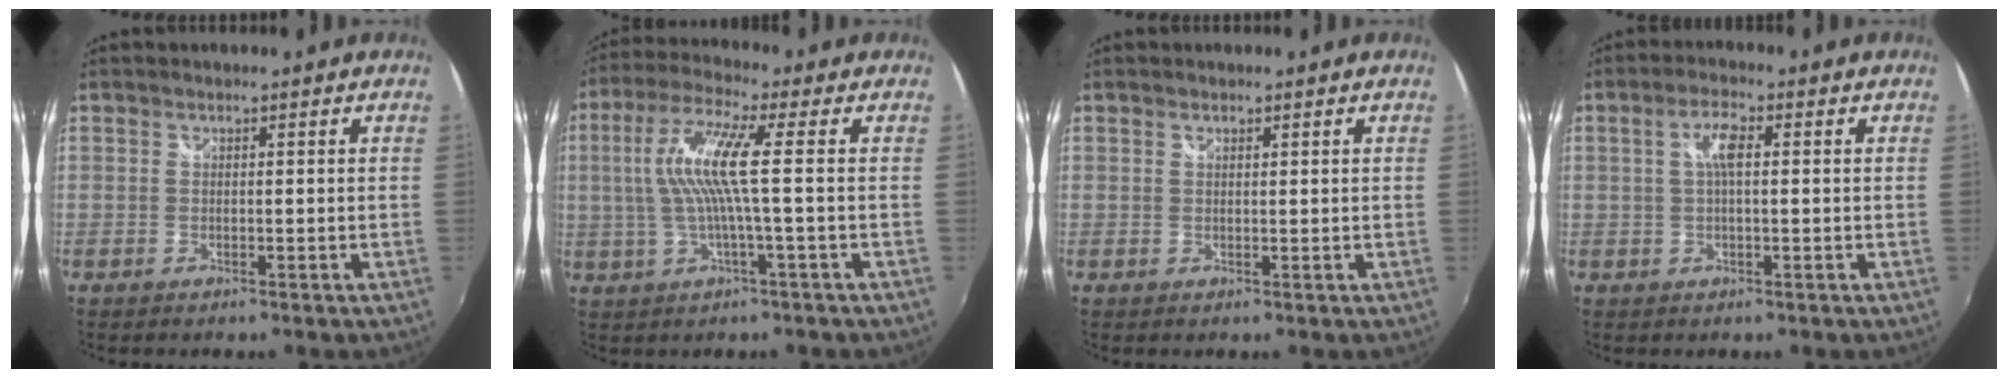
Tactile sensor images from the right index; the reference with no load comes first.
{"total": 9.8, "force": [0.3, -0.3, 9.8], "torque": [-0.192, 0.003, 0.008]}
{"total": 0.6, "force": [0.5, 0.2, 0.4], "torque": [-0.005, 0.001, 0.008]}
{"total": 4.0, "force": [0.7, 1.2, 3.8], "torque": [-0.072, 0.007, 0.012]}